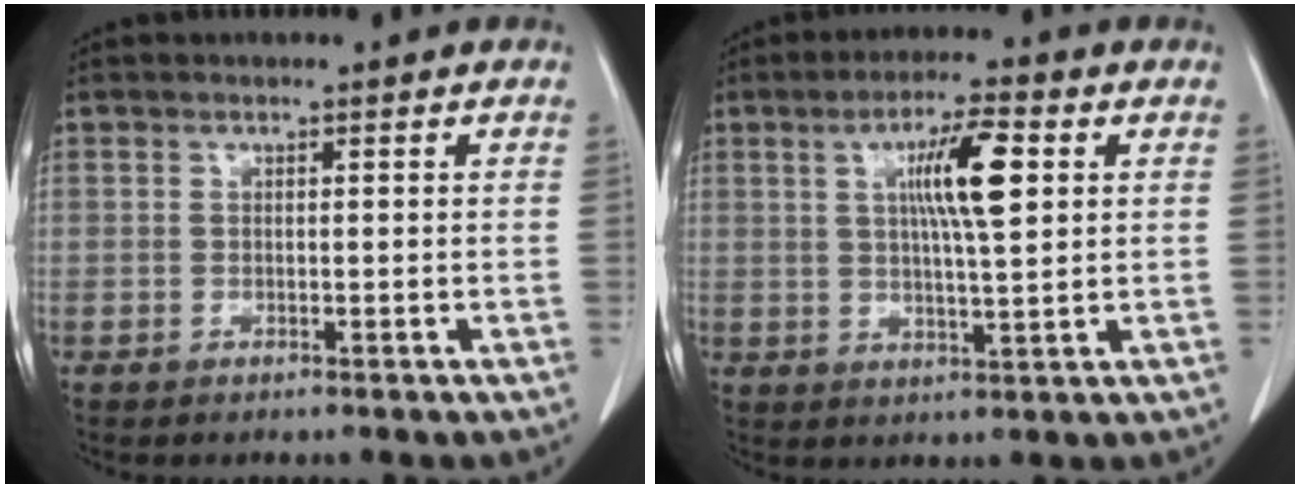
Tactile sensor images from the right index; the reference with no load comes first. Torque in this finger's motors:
{"motor_torque": [1.11, 0.27, 0.30, 0.11]}